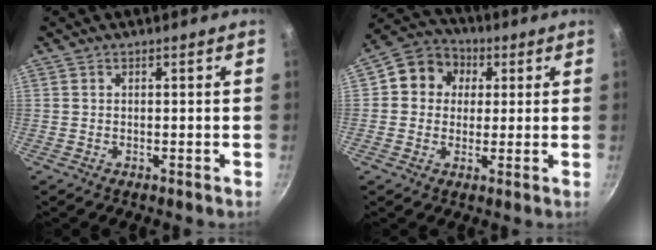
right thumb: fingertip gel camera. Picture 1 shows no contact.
{"total": 9.3, "force": [2.1, 8.2, 3.7], "torque": [-0.031, 0.011, 0.014]}